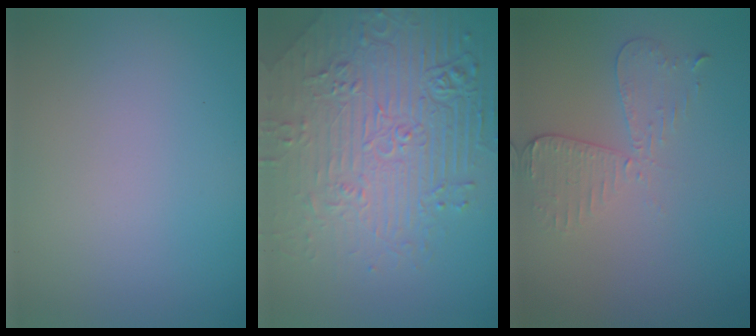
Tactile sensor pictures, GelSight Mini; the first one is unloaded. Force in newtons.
{"total": 7.6, "press": 5.9, "slide": 4.7}
{"total": 2.9, "press": 2.6, "slide": 1.4}